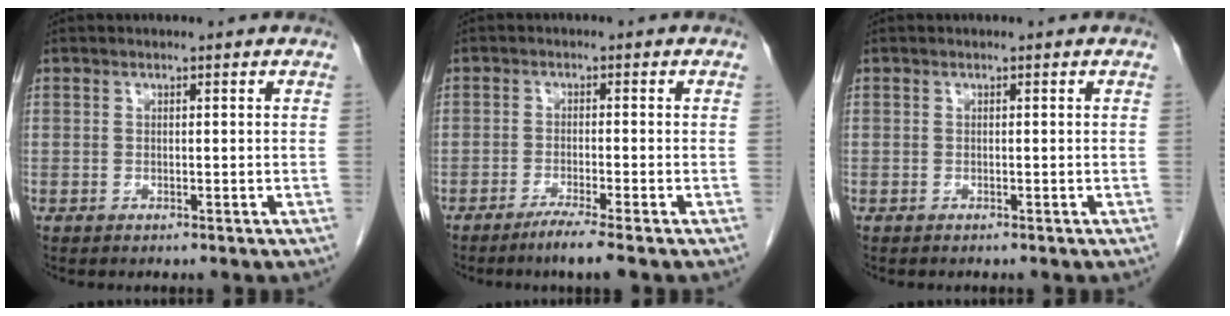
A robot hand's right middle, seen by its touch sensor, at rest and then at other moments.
{"total": 4.0, "force": [-2.9, -0.8, 2.6], "torque": [-0.048, -0.011, -0.054]}
{"total": 0.0}